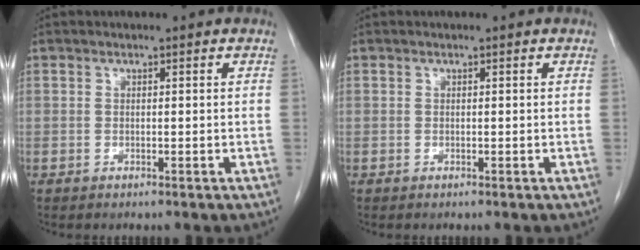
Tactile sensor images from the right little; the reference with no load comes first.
{"total": 0.0}